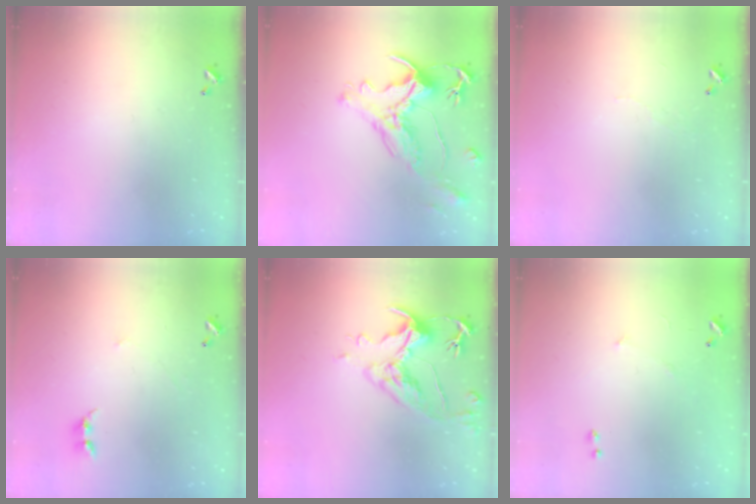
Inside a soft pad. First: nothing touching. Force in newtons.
{"total": 2.8, "press": 2.5, "slide": 1.3}
{"total": 2.0, "press": 1.9, "slide": 0.4}
{"total": 2.6, "press": 2.6, "slide": 0.3}
{"total": 6.9, "press": 6.8, "slide": 1.5}
{"total": 5.2, "press": 5.1, "slide": 0.9}